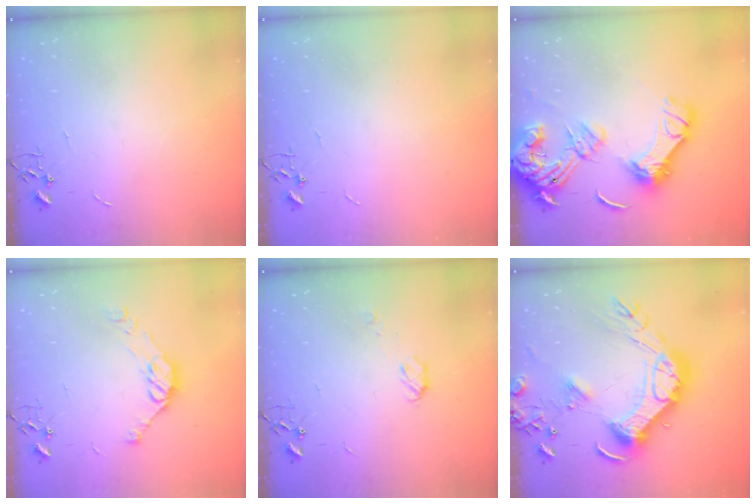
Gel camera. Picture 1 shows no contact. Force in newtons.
{"total": 0.0}
{"total": 19.7, "press": 19.4, "slide": 3.3}
{"total": 10.5, "press": 10.4, "slide": 0.6}
{"total": 3.9, "press": 3.9, "slide": 0.6}
{"total": 27.8, "press": 27.6, "slide": 3.0}